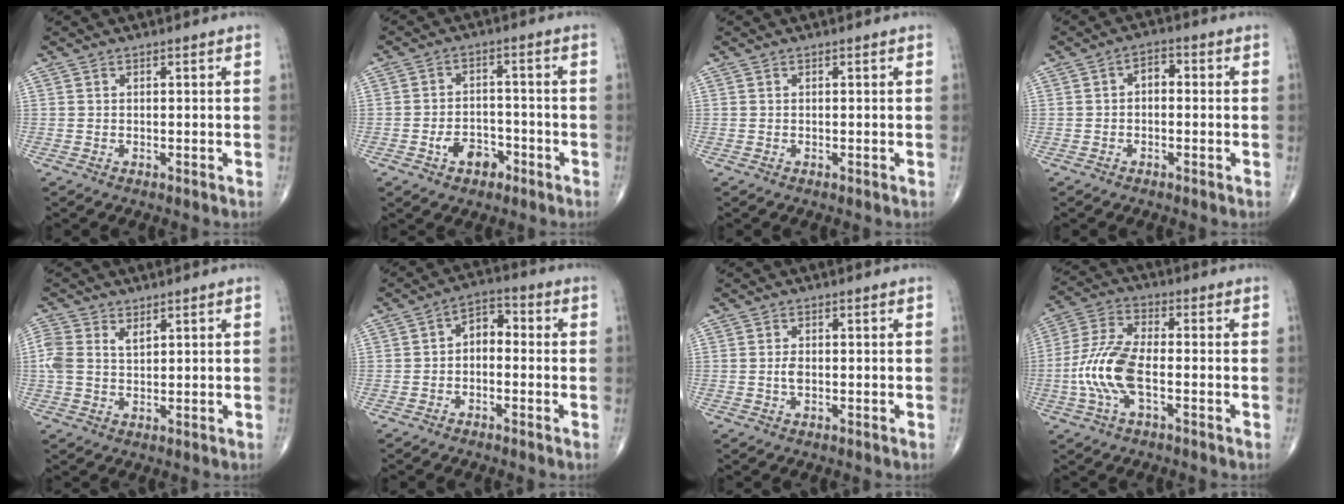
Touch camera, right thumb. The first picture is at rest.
{"total": 6.1, "force": [-3.0, 4.0, 3.4], "torque": [-0.037, 0.030, -0.048]}
{"total": 0.0}
{"total": 3.0, "force": [-0.2, 2.0, 2.3], "torque": [-0.020, 0.014, -0.014]}
{"total": 4.8, "force": [1.7, 3.0, 3.4], "torque": [-0.079, 0.009, 0.035]}
{"total": 5.2, "force": [-0.6, 3.4, 3.8], "torque": [-0.041, 0.029, -0.025]}
{"total": 1.6, "force": [-0.2, 0.8, 1.3], "torque": [-0.026, 0.000, -0.006]}
{"total": 12.2, "force": [-2.7, 5.1, 10.8], "torque": [-0.246, 0.025, -0.057]}